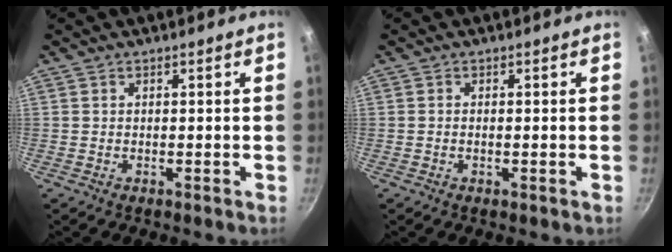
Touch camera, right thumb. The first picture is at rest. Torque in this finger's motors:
{"motor_torque": [-0.29, 0.01, -0.25, 0.05, -0.02]}